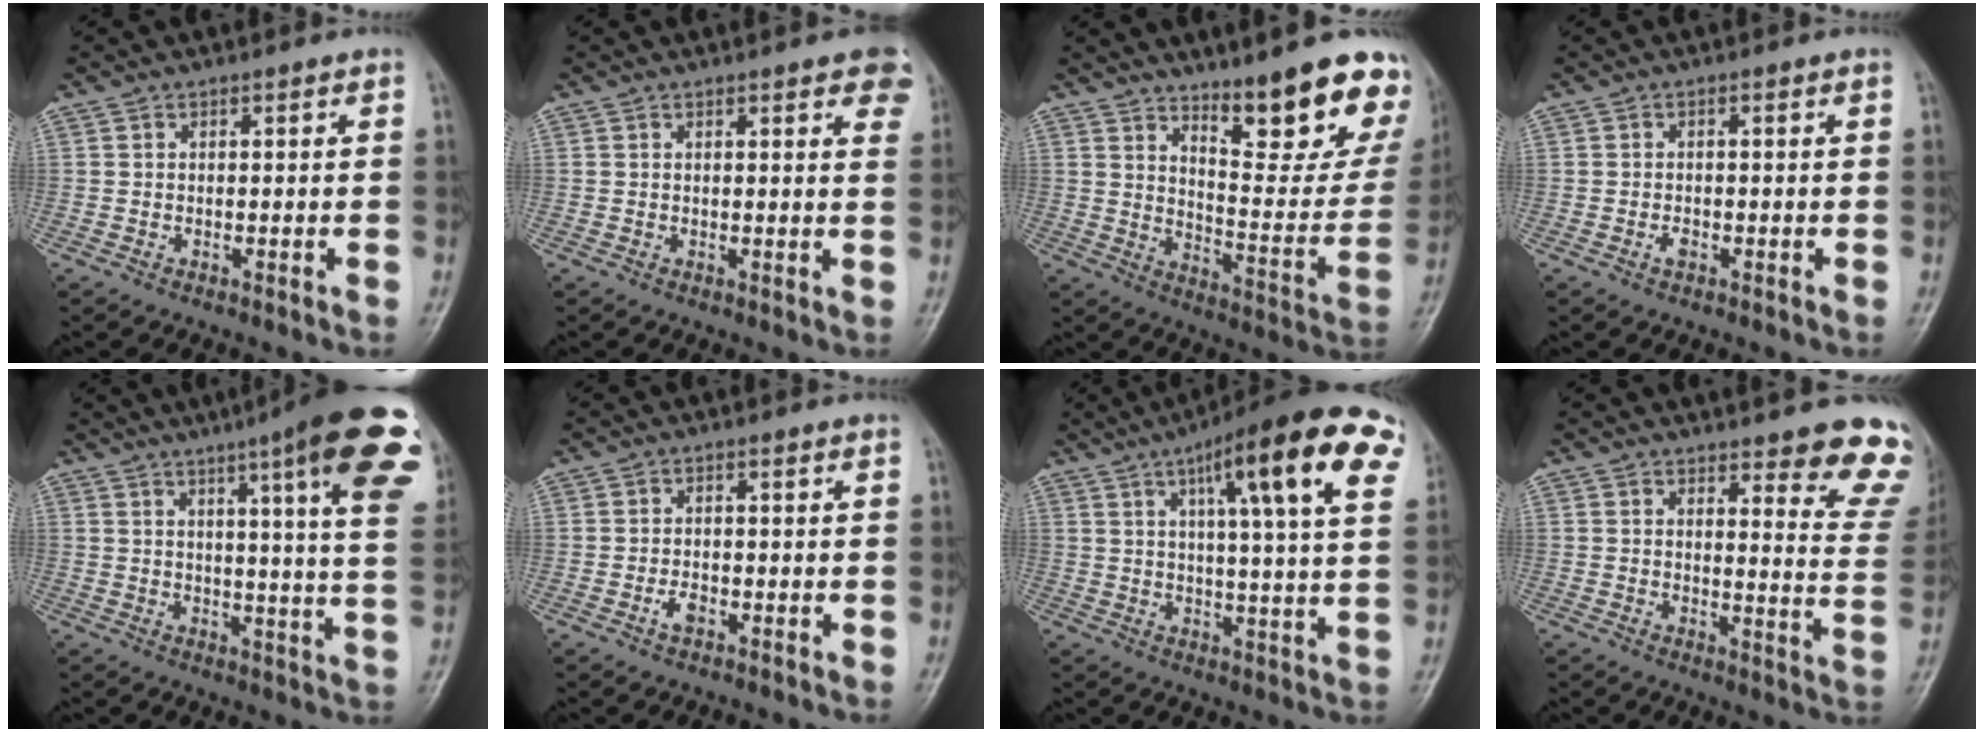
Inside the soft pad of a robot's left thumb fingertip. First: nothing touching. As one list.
[{"total": 7.2, "force": [4.4, 2.0, 5.4], "torque": [-0.042, -0.007, 0.044]}, {"total": 18.9, "force": [12.7, 5.4, 13.0], "torque": [-0.121, -0.095, 0.188]}, {"total": 1.3, "force": [-0.6, 0.8, 0.9], "torque": [-0.015, 0.004, -0.010]}, {"total": 21.9, "force": [10.9, 3.0, 18.7], "torque": [-0.212, -0.025, 0.124]}, {"total": 2.3, "force": [-1.1, 1.2, 1.6], "torque": [-0.028, 0.007, -0.020]}, {"total": 20.1, "force": [9.0, 3.4, 17.7], "torque": [-0.237, -0.002, 0.120]}, {"total": 12.1, "force": [9.7, 2.9, 6.5], "torque": [-0.034, -0.068, 0.094]}]